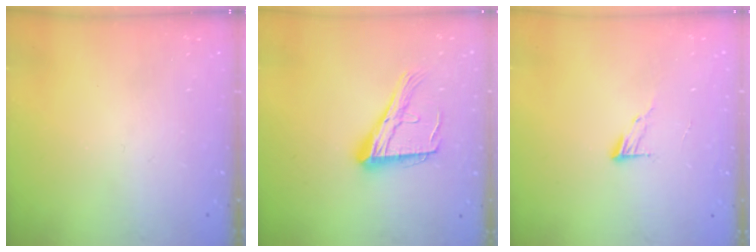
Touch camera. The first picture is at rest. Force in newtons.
{"total": 16.9, "press": 16.8, "slide": 1.8}
{"total": 4.6, "press": 4.5, "slide": 0.5}